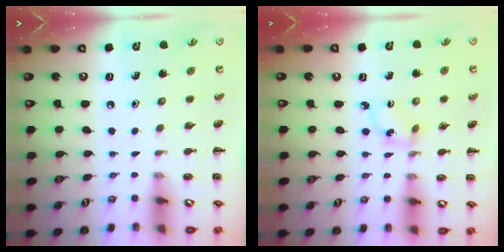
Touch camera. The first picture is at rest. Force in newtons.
{"total": 1.8, "press": 1.7, "slide": 0.5}